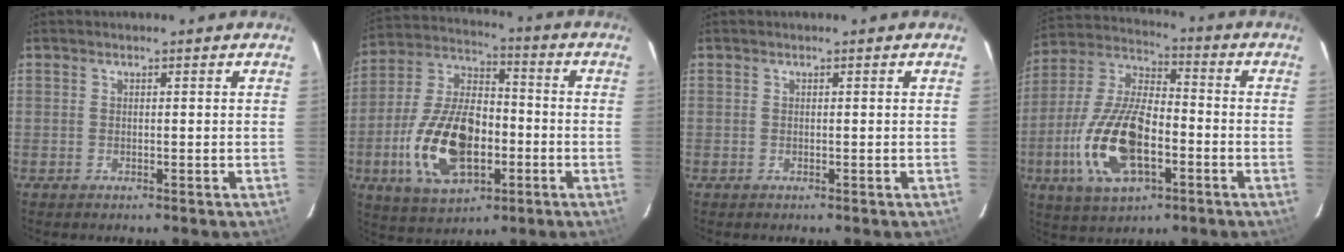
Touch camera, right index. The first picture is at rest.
{"total": 18.8, "force": [-5.3, 10.2, 14.9], "torque": [-0.311, 0.005, -0.085]}
{"total": 0.0}
{"total": 18.2, "force": [-5.8, 8.3, 15.2], "torque": [-0.325, -0.005, -0.105]}